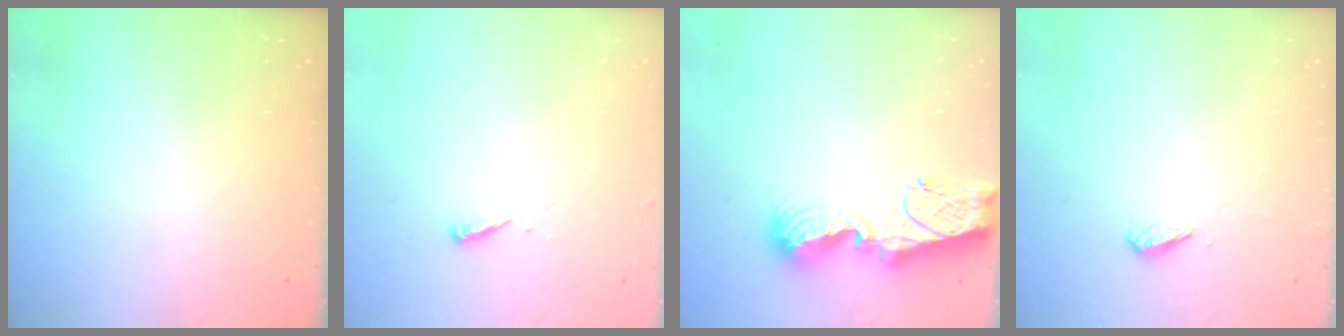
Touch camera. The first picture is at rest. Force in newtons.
{"total": 3.5, "press": 3.5, "slide": 0.2}
{"total": 11.5, "press": 11.4, "slide": 1.4}
{"total": 2.7, "press": 2.6, "slide": 0.4}